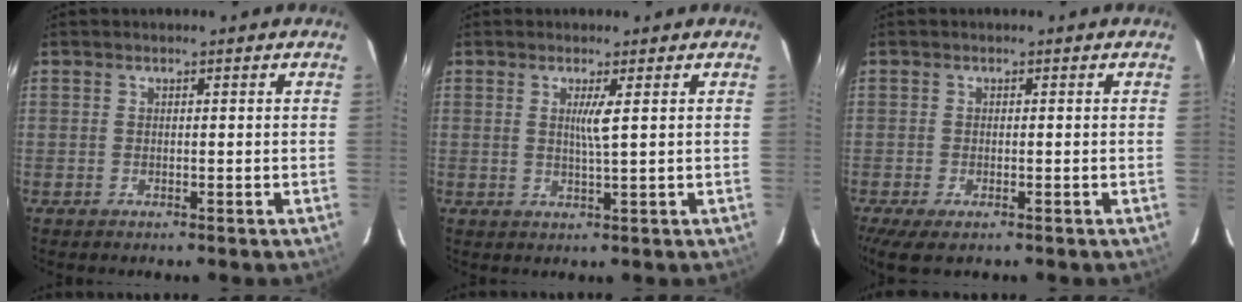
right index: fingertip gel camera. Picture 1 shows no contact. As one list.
[{"total": 2.6, "force": [0.7, -0.5, 2.4], "torque": [-0.048, -0.006, 0.013]}, {"total": 5.7, "force": [-3.8, 2.0, 3.7], "torque": [-0.068, -0.017, -0.063]}]